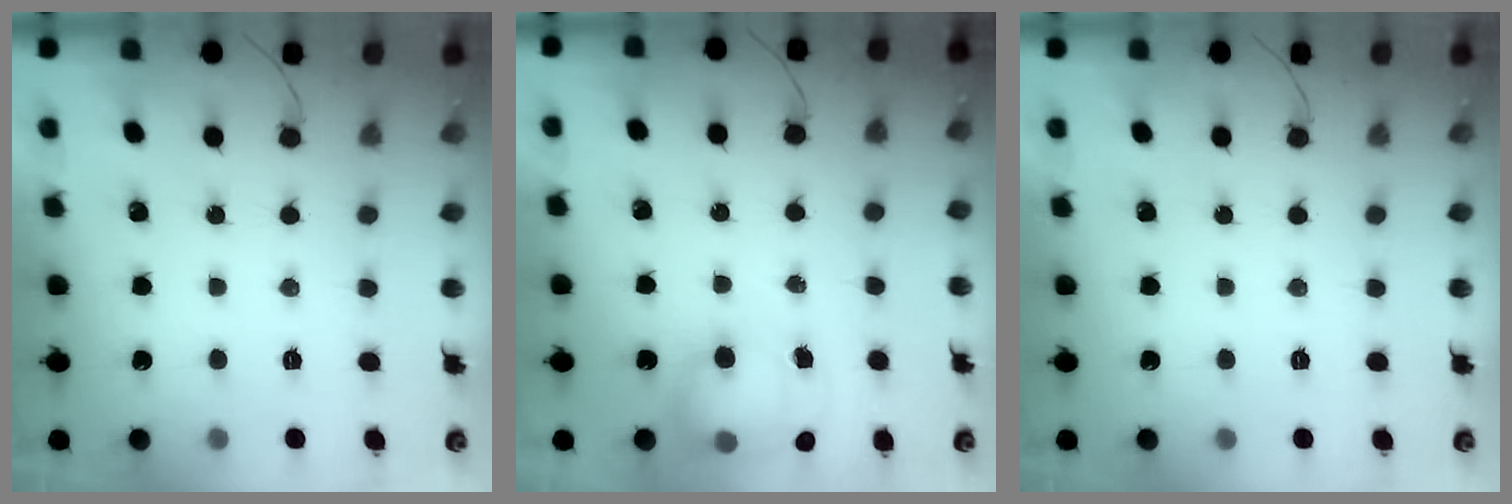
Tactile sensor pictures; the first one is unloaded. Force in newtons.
{"total": 7.9, "press": 7.8, "slide": 0.6}
{"total": 0.0}